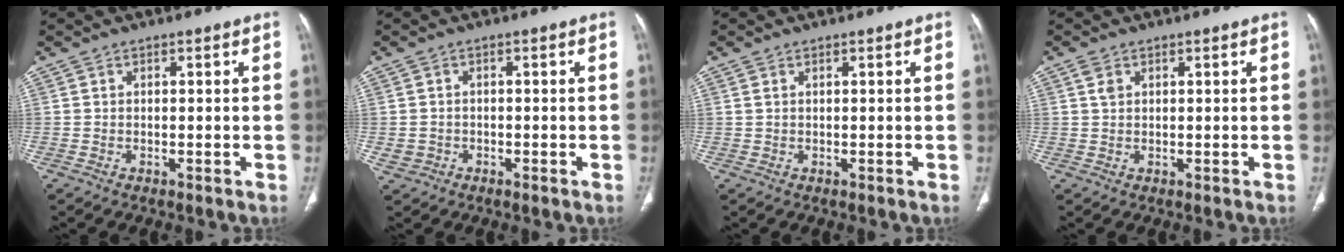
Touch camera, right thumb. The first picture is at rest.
{"total": 2.1, "force": [-0.6, 1.8, 0.7], "torque": [-0.009, 0.007, -0.007]}
{"total": 0.7, "force": [0.4, 0.2, 0.4], "torque": [-0.013, 0.008, 0.012]}
{"total": 1.8, "force": [0.9, 1.1, 1.1], "torque": [-0.022, 0.003, 0.022]}